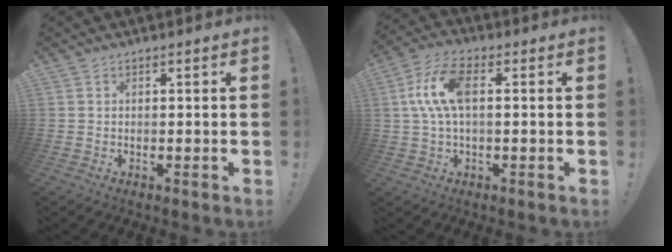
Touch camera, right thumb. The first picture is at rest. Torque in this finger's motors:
{"motor_torque": [0.57, 0.55, 1.55, -0.24, 0.18]}